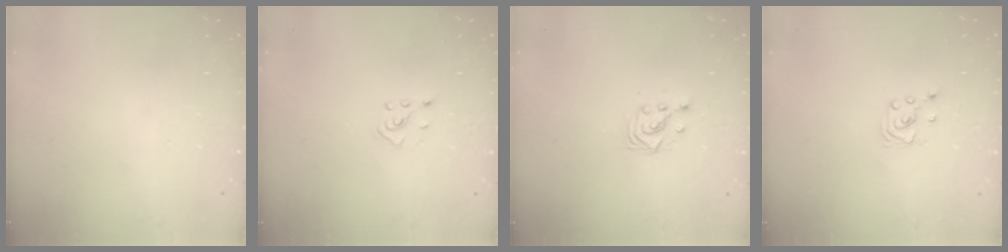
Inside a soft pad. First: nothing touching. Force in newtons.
{"total": 2.7, "press": 2.6, "slide": 0.9}
{"total": 2.9, "press": 2.9, "slide": 0.2}
{"total": 2.1, "press": 2.1, "slide": 0.2}